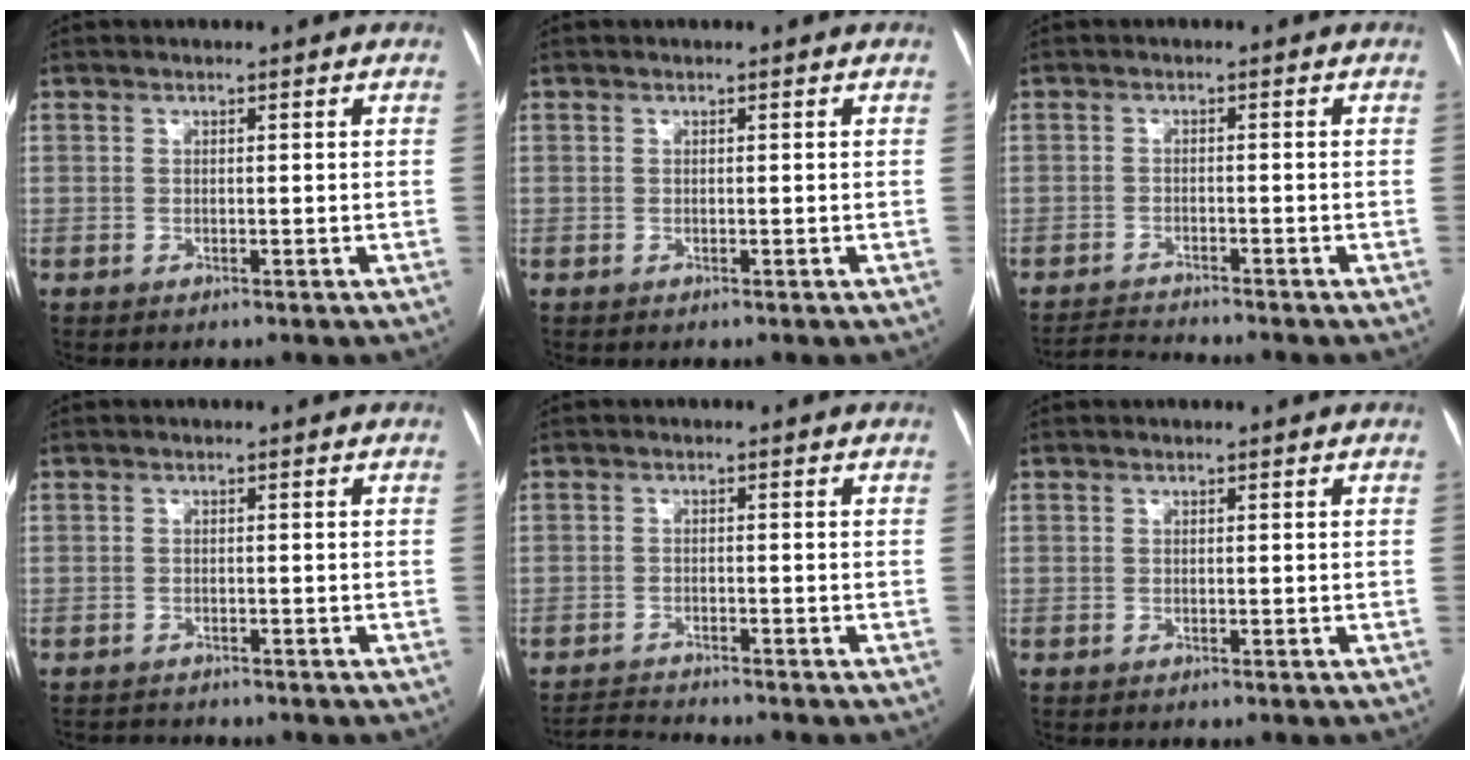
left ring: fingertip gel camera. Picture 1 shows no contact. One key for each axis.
{"total": 0.0}
{"total": 3.4, "fx": -3.3, "fy": -1.0, "fz": -0.1, "tx": -0.002, "ty": -0.019, "tz": -0.057}
{"total": 2.0, "fx": -1.9, "fy": 0.3, "fz": -0.2, "tx": 0.004, "ty": -0.008, "tz": -0.029}
{"total": 3.0, "fx": -2.8, "fy": -0.9, "fz": -0.3, "tx": 0.001, "ty": -0.020, "tz": -0.050}
{"total": 0.0}